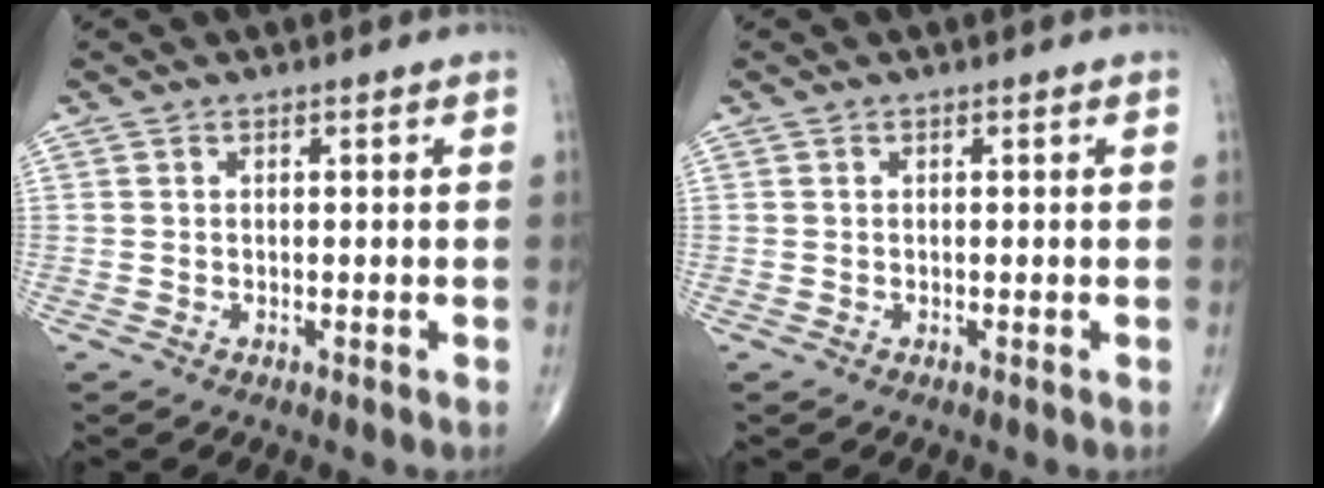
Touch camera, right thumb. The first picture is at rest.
{"total": 0.0}